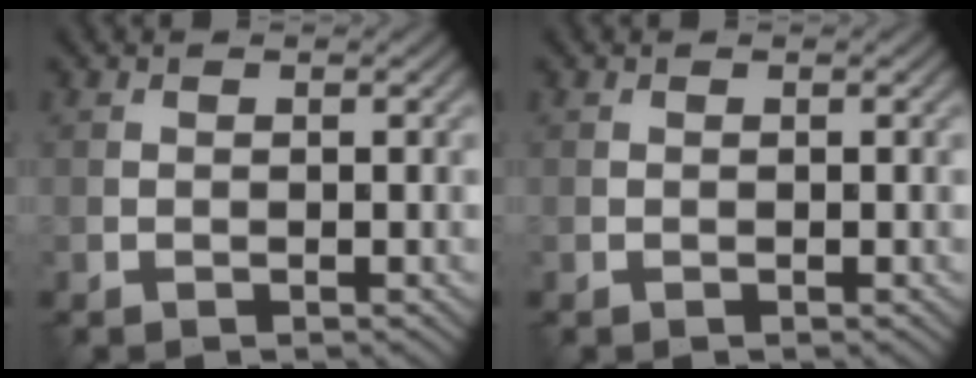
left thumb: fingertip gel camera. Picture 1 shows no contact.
{"total": 0.0}